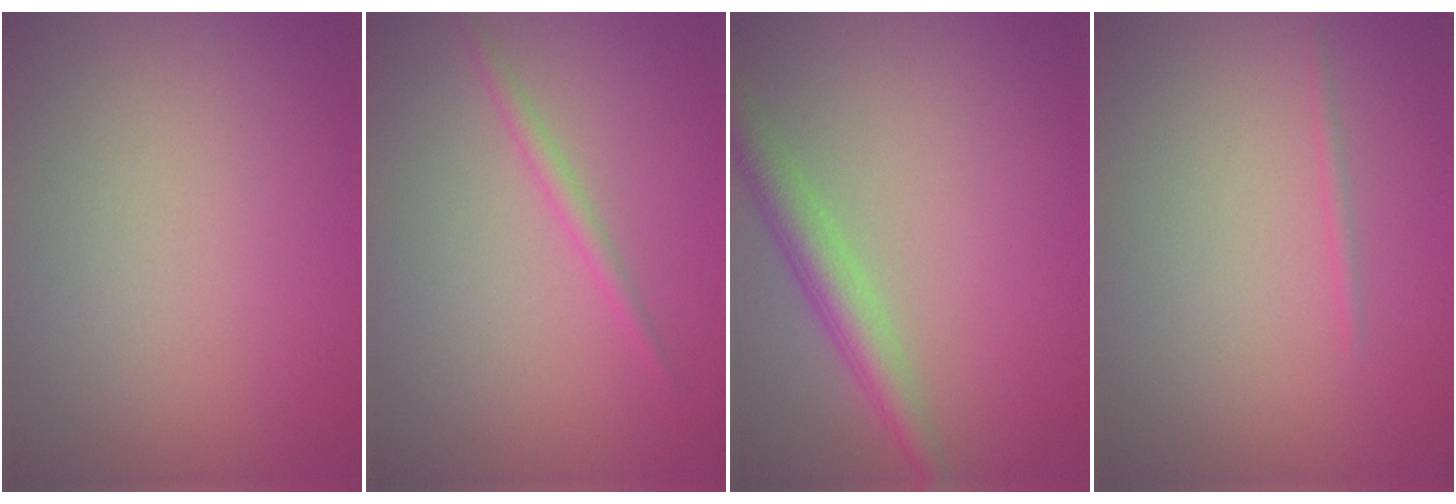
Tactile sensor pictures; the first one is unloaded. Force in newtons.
{"total": 1.3, "press": 1.3, "slide": 0.1}
{"total": 3.6, "press": 3.6, "slide": 0.1}
{"total": 0.6, "press": 0.6, "slide": 0.1}